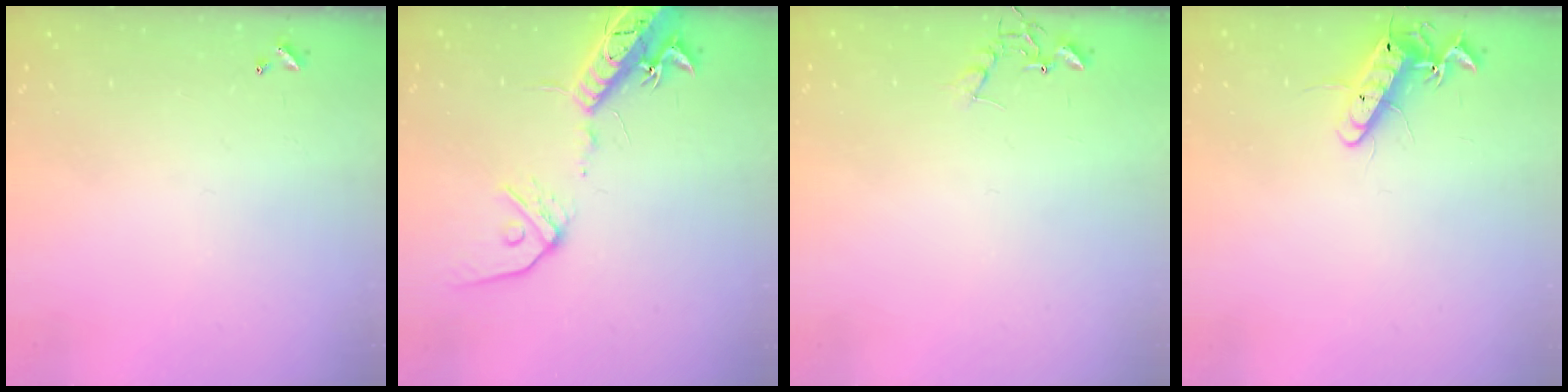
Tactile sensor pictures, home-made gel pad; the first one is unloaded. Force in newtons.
{"total": 16.6, "press": 16.3, "slide": 3.5}
{"total": 6.8, "press": 6.8, "slide": 0.3}
{"total": 12.8, "press": 12.8, "slide": 0.6}